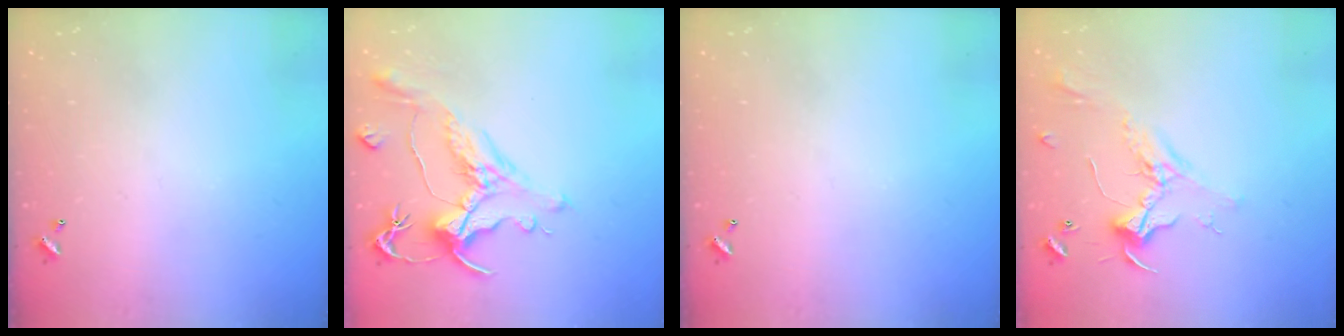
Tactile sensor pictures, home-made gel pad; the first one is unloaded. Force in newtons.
{"total": 1.5, "press": 0.4, "slide": 1.5}
{"total": 0.0}
{"total": 2.4, "press": 2.3, "slide": 0.8}